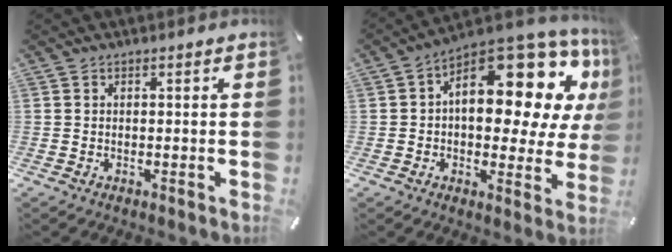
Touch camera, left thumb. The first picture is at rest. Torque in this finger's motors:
{"motor_torque": [1.53, 1.49, 1.72, -0.10, 0.21]}